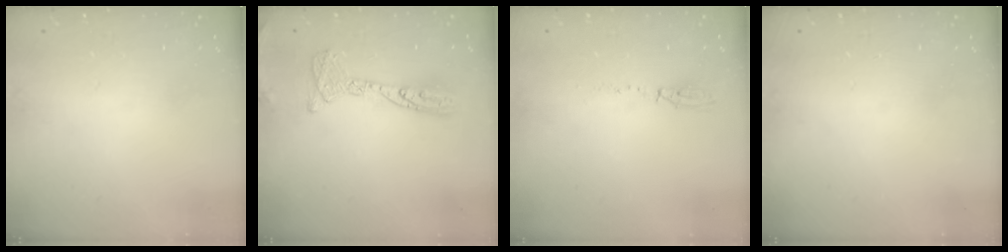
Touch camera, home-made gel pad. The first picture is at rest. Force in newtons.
{"total": 13.7, "press": 13.7, "slide": 1.3}
{"total": 3.9, "press": 3.8, "slide": 0.9}
{"total": 13.4, "press": 3.0, "slide": 13.1}